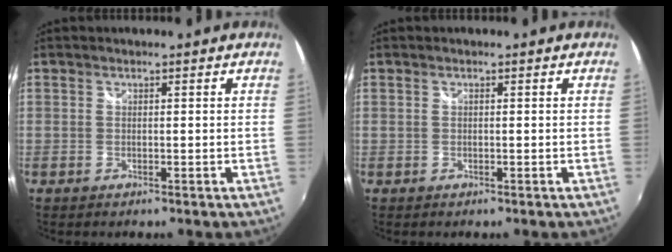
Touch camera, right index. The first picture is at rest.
{"total": 0.0}